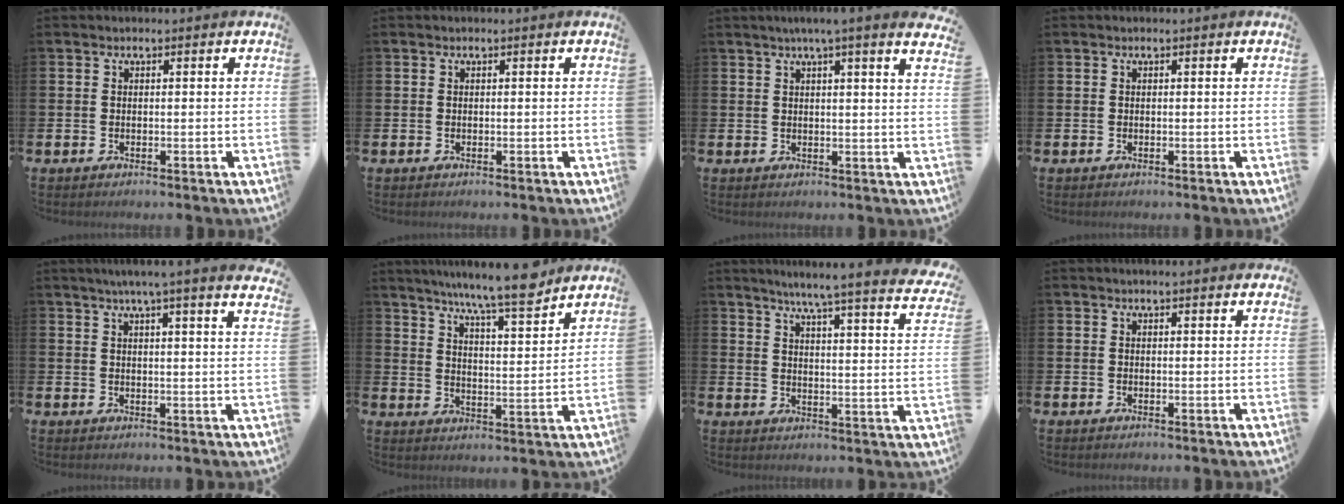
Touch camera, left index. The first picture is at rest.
{"total": 0.0}
{"total": 3.7, "force": [3.2, -0.7, 1.8], "torque": [-0.030, -0.015, 0.054]}
{"total": 0.0}
{"total": 4.6, "force": [4.1, -1.0, 1.9], "torque": [-0.036, -0.022, 0.067]}
{"total": 9.3, "force": [8.4, 0.2, 3.9], "torque": [-0.086, -0.052, 0.146]}
{"total": 5.5, "force": [4.8, -0.5, 2.6], "torque": [-0.057, -0.048, 0.071]}
{"total": 1.1, "force": [1.0, 0.0, 0.3], "torque": [0.002, -0.001, 0.017]}